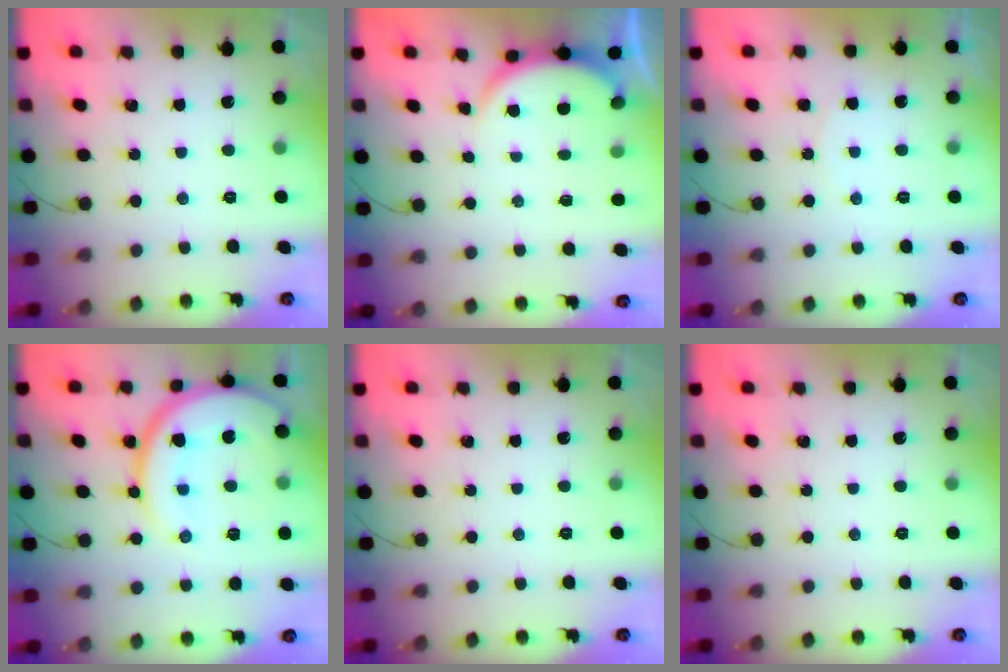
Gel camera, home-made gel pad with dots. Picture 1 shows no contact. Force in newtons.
{"total": 3.4, "press": 3.3, "slide": 0.6}
{"total": 3.1, "press": 3.1, "slide": 0.4}
{"total": 17.6, "press": 17.6, "slide": 1.5}
{"total": 0.0}
{"total": 0.0}